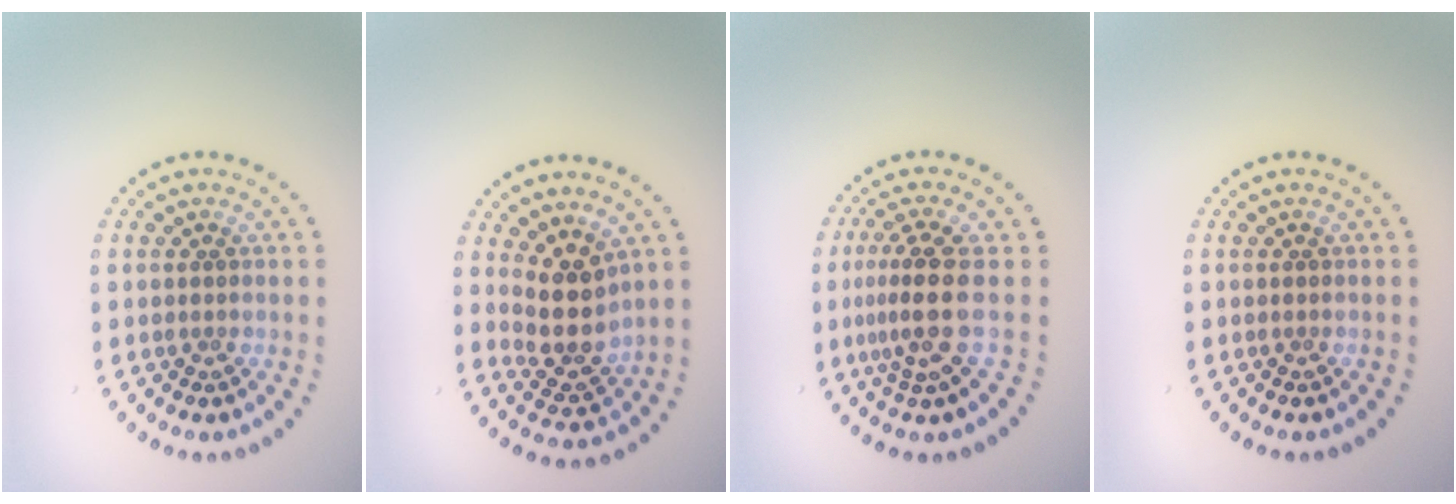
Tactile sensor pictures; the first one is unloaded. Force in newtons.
{"total": 3.9, "press": 3.2, "slide": 2.1}
{"total": 3.7, "press": 2.7, "slide": 2.4}
{"total": 0.0}